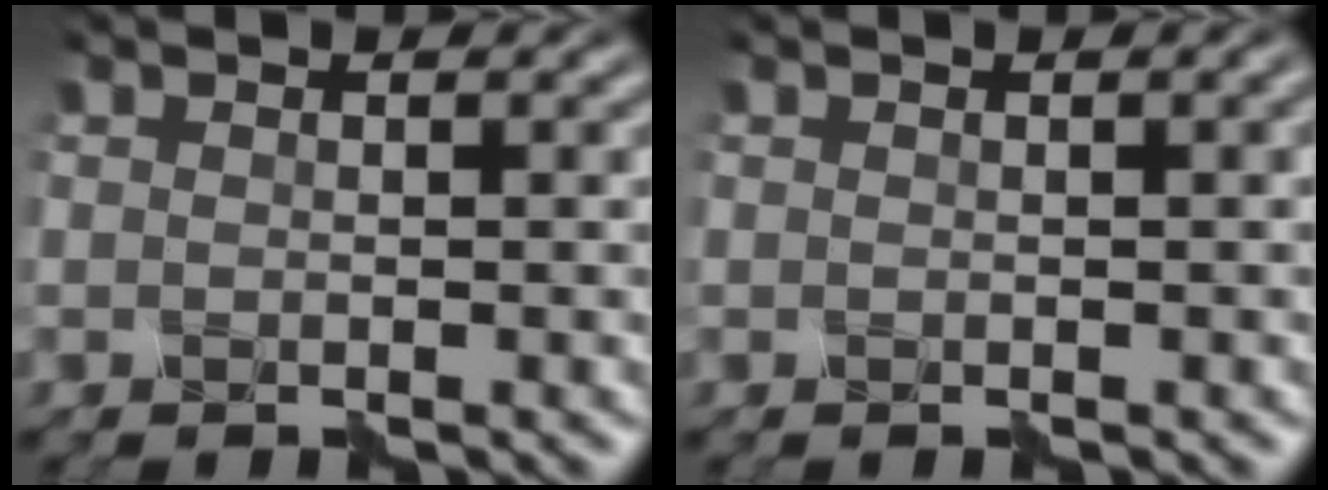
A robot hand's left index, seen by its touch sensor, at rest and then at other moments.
{"total": 1.3, "force": [0.3, 0.5, 1.2], "torque": [-0.011, 0.001, 0.005]}